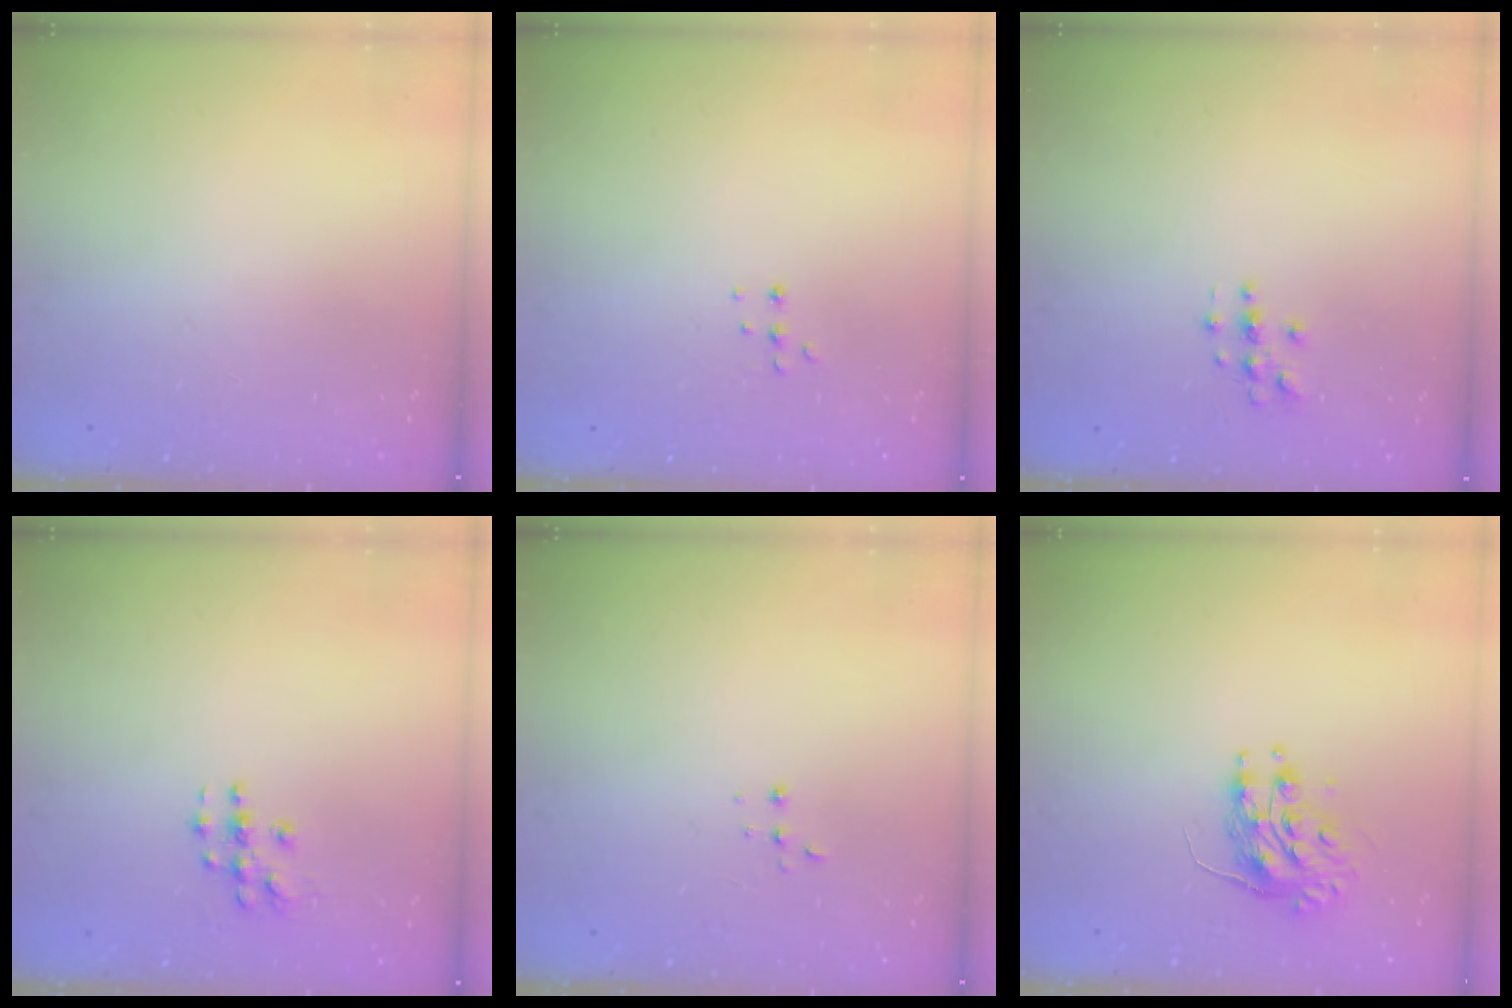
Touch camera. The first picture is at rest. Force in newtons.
{"total": 3.6, "press": 3.5, "slide": 0.9}
{"total": 2.9, "press": 2.9, "slide": 0.3}
{"total": 5.4, "press": 5.4, "slide": 0.5}
{"total": 2.2, "press": 2.2, "slide": 0.5}
{"total": 8.7, "press": 8.7, "slide": 0.8}